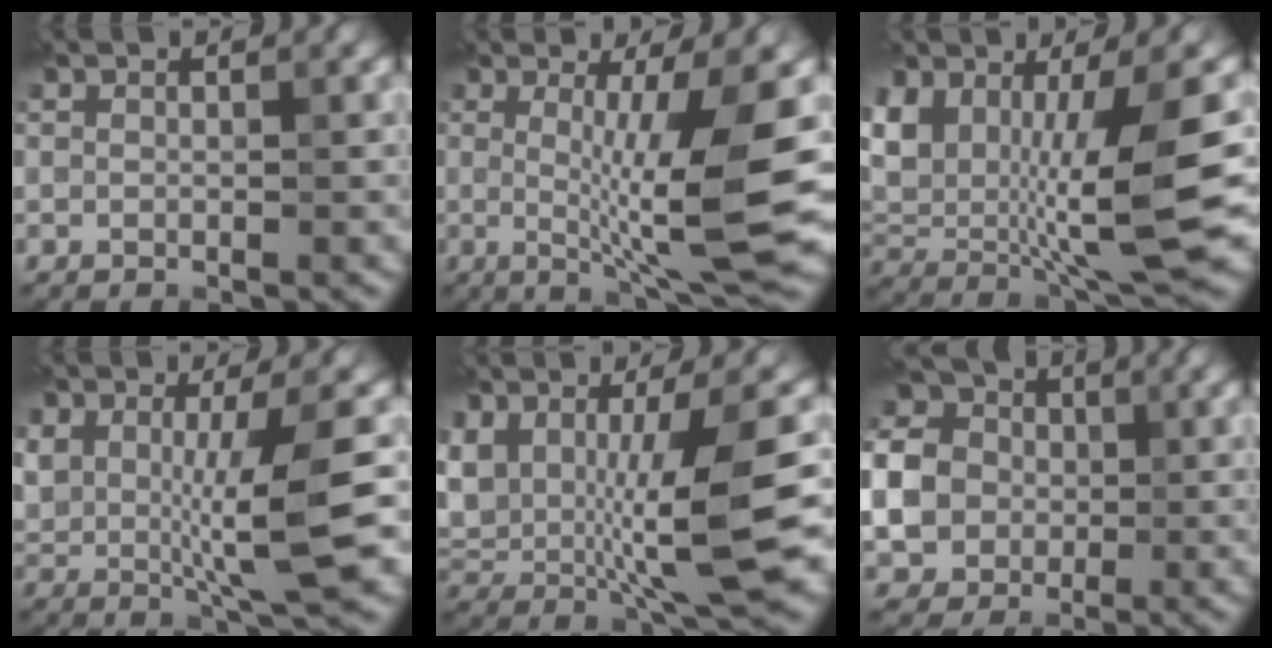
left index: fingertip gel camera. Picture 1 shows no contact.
{"total": 9.8, "force": [-0.1, 1.5, 9.7], "torque": [-0.134, -0.015, 0.003]}
{"total": 11.3, "force": [0.5, 4.8, 10.2], "torque": [-0.193, -0.021, 0.015]}
{"total": 7.0, "force": [0.1, 1.7, 6.8], "torque": [-0.122, -0.011, 0.006]}
{"total": 10.8, "force": [0.1, 3.7, 10.1], "torque": [-0.186, -0.014, 0.010]}
{"total": 10.2, "force": [-0.2, 9.0, 4.7], "torque": [-0.130, 0.011, -0.035]}